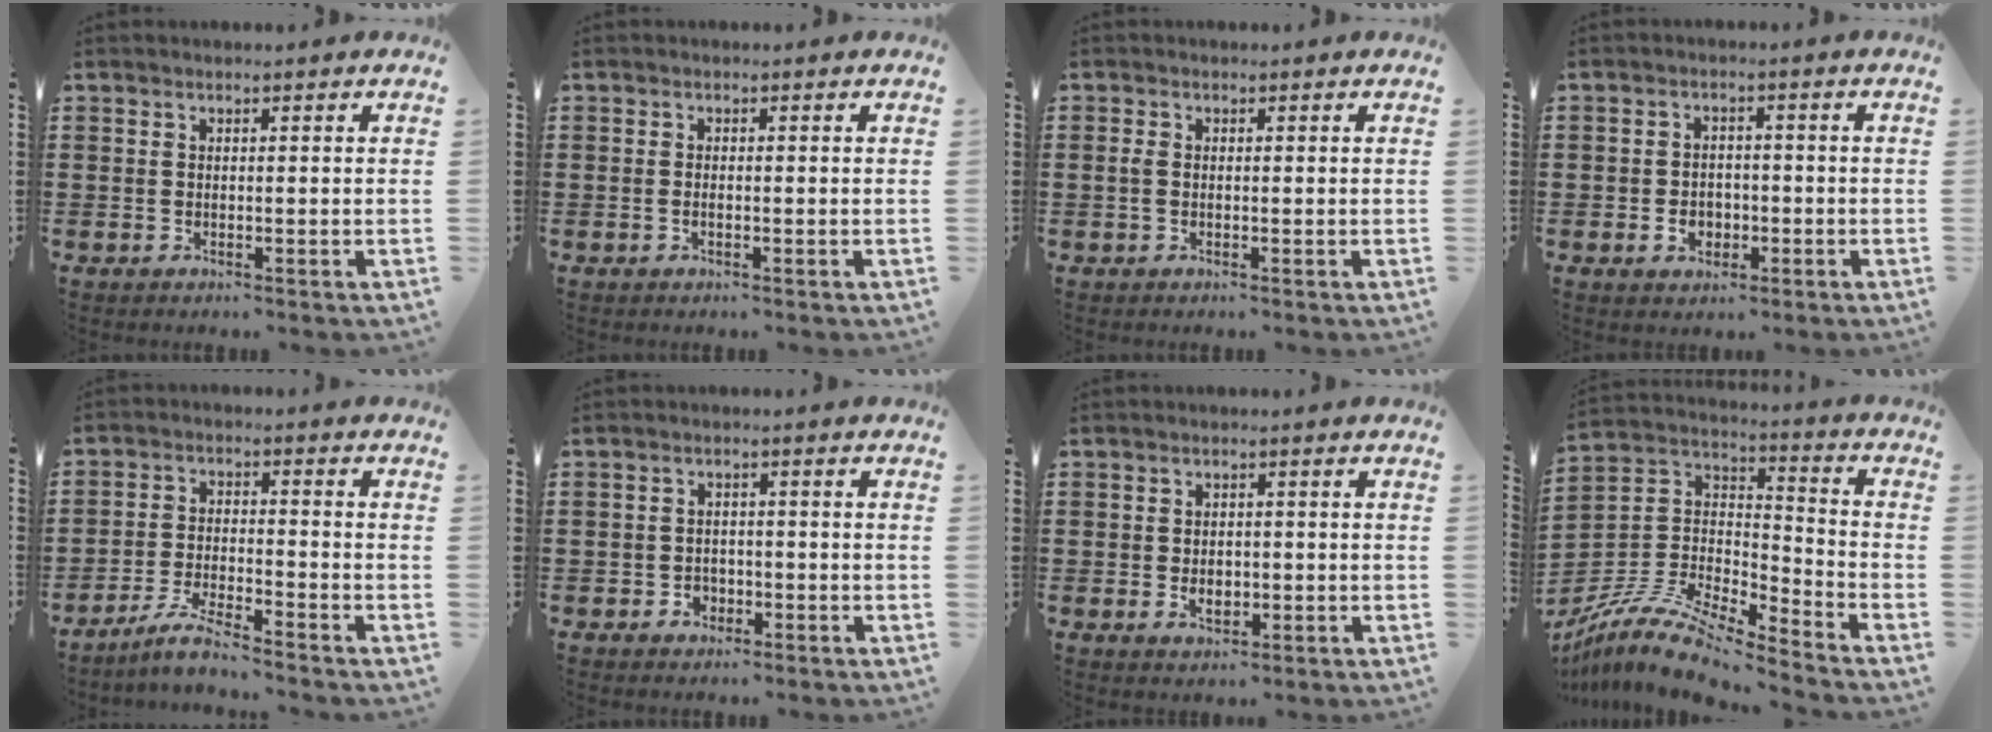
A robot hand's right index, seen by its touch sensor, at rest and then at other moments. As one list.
[{"total": 0.7, "force": [-0.3, 0.2, 0.5], "torque": [-0.012, -0.004, -0.004]}, {"total": 1.3, "force": [-0.2, 0.7, 1.1], "torque": [-0.030, 0.000, -0.008]}, {"total": 3.2, "force": [-1.0, 2.6, 1.6], "torque": [-0.027, 0.000, -0.022]}, {"total": 4.8, "force": [-4.4, 0.0, 1.9], "torque": [-0.047, -0.004, -0.088]}, {"total": 1.9, "force": [-1.0, 1.6, 0.5], "torque": [-0.014, 0.001, -0.022]}, {"total": 2.6, "force": [-0.4, 1.8, 1.9], "torque": [-0.029, 0.001, -0.011]}, {"total": 10.8, "force": [-9.3, 2.6, 4.7], "torque": [-0.100, 0.017, -0.188]}]